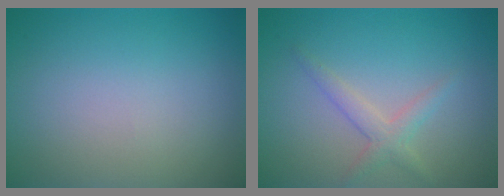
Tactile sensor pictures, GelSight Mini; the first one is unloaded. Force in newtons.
{"total": 2.0, "press": 2.0, "slide": 0.1}